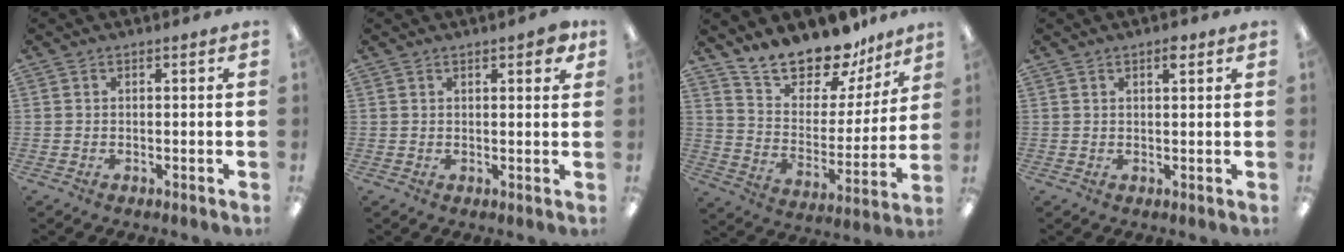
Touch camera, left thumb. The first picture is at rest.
{"total": 3.5, "force": [2.1, 1.1, 2.5], "torque": [-0.029, -0.006, 0.032]}
{"total": 16.6, "force": [14.9, 5.9, 4.3], "torque": [-0.085, -0.126, 0.269]}
{"total": 2.4, "force": [1.6, 0.7, 1.6], "torque": [-0.018, -0.005, 0.025]}